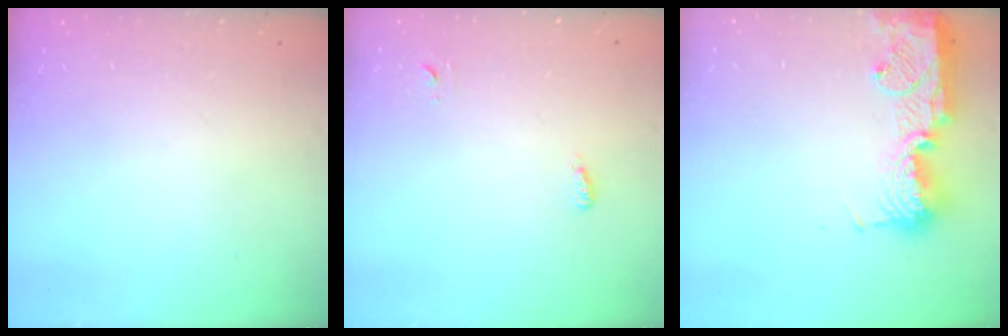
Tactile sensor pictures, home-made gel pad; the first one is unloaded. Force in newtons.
{"total": 3.2, "press": 2.9, "slide": 1.4}
{"total": 15.2, "press": 15.1, "slide": 1.2}